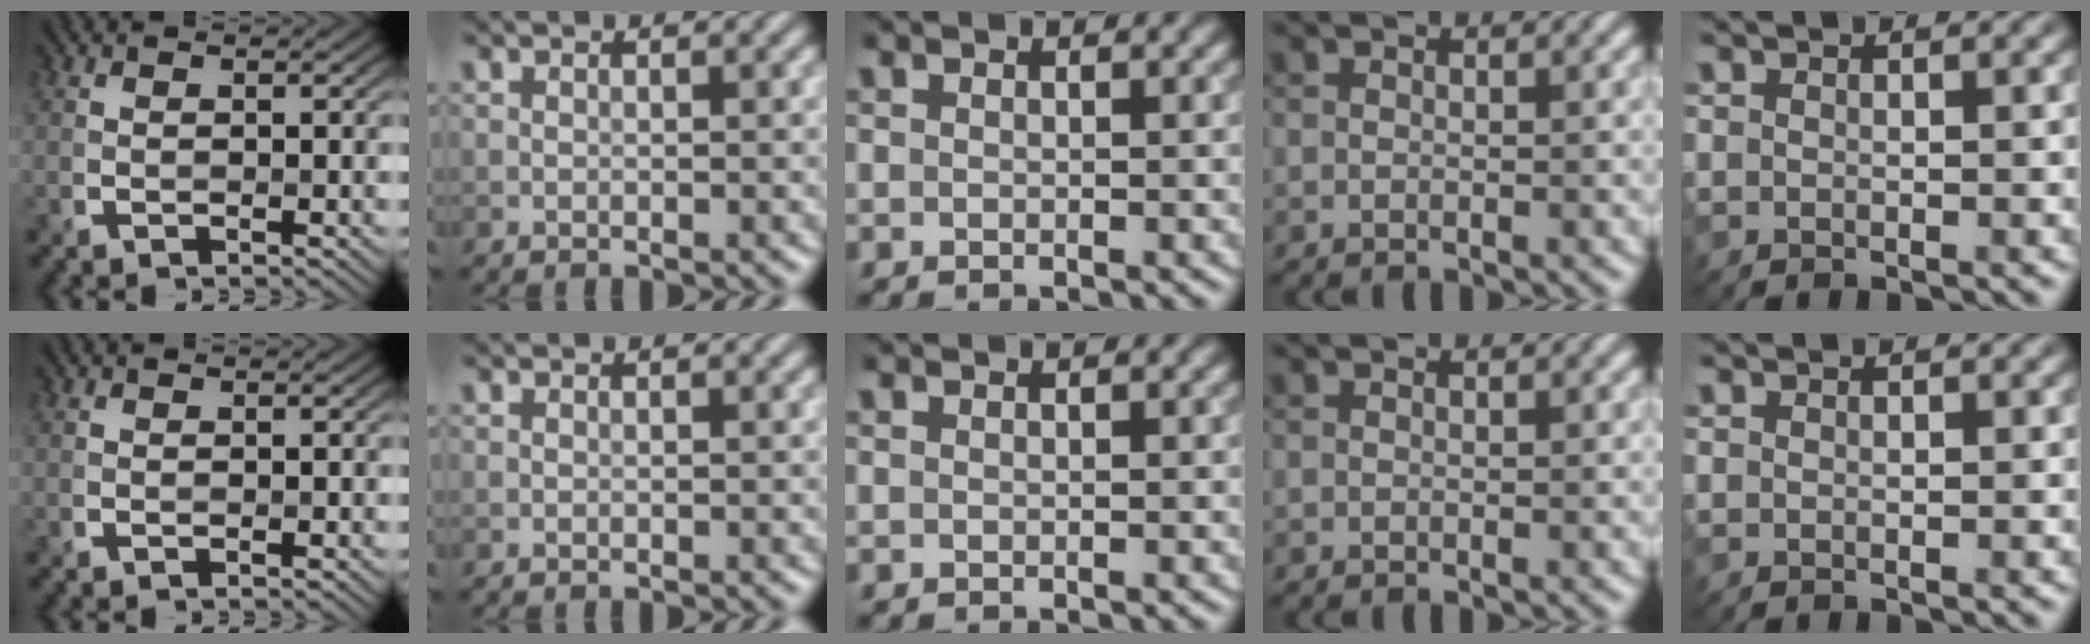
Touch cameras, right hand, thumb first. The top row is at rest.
{}